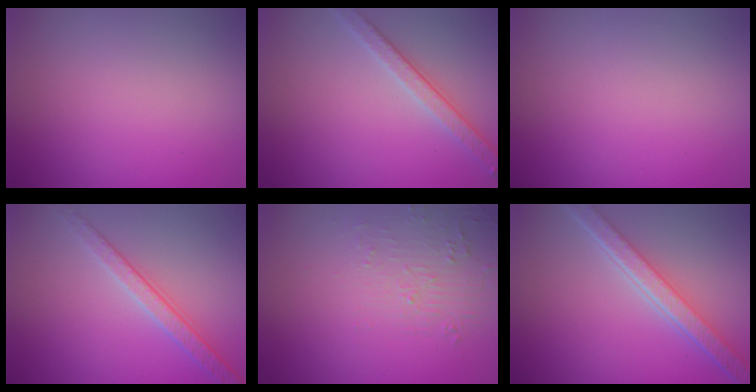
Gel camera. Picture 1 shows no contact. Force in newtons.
{"total": 2.7, "press": 2.6, "slide": 0.9}
{"total": 0.0}
{"total": 2.8, "press": 2.4, "slide": 1.5}
{"total": 1.9, "press": 0.8, "slide": 1.7}
{"total": 5.7, "press": 4.2, "slide": 3.9}